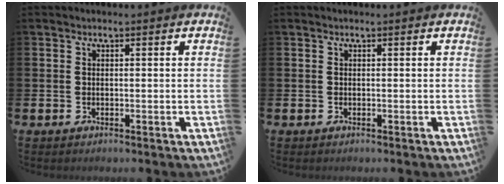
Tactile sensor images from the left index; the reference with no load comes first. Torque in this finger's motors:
{"motor_torque": [0.00, 0.00, 0.00, 0.00]}